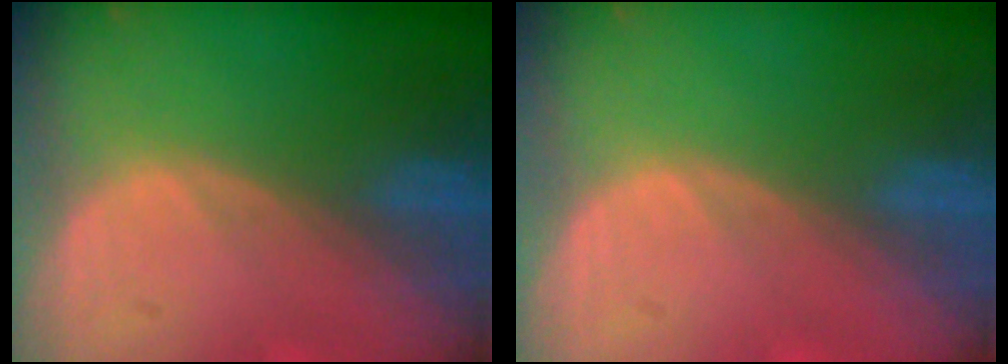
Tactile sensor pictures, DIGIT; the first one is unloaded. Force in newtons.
{"total": 0.0}